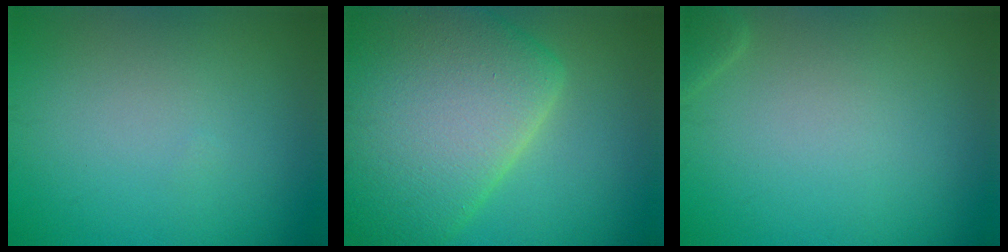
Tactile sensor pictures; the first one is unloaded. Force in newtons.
{"total": 11.7, "press": 11.6, "slide": 0.9}
{"total": 0.7, "press": 0.7, "slide": 0.1}